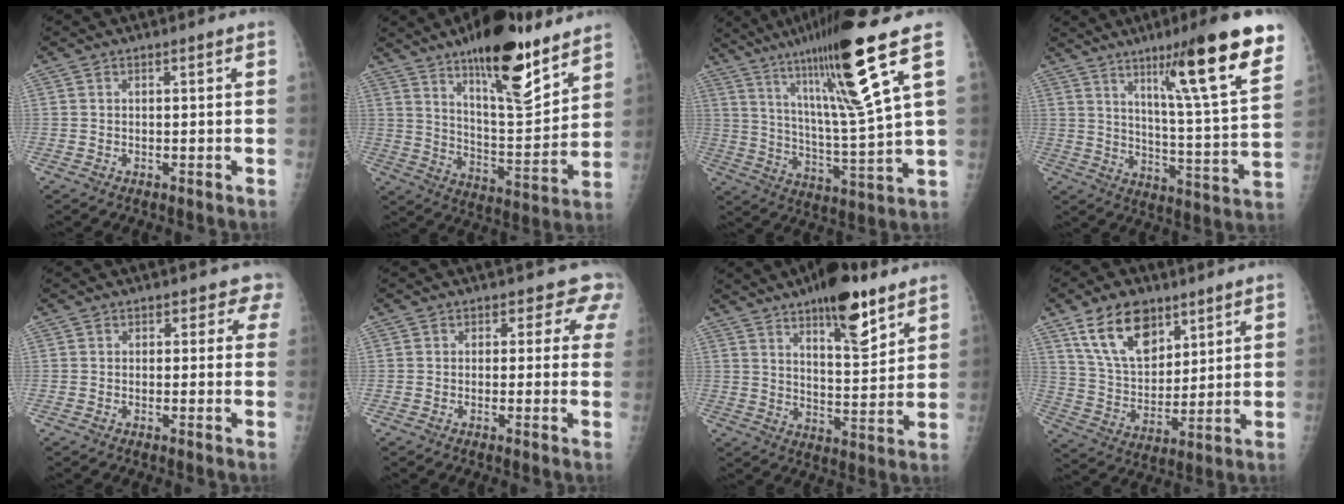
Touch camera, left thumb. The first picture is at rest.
{"total": 19.4, "force": [13.1, 5.9, 13.0], "torque": [-0.161, -0.087, 0.211]}
{"total": 19.0, "force": [10.3, 0.2, 15.9], "torque": [-0.253, -0.054, 0.174]}
{"total": 20.1, "force": [12.0, 1.7, 16.0], "torque": [-0.206, -0.058, 0.182]}
{"total": 2.9, "force": [1.7, 2.3, -0.3], "torque": [0.041, -0.006, -0.003]}
{"total": 4.7, "force": [3.1, 3.6, 0.0], "torque": [0.049, -0.009, 0.006]}
{"total": 13.7, "force": [8.6, 4.6, 9.5], "torque": [-0.115, -0.054, 0.132]}
{"total": 14.3, "force": [8.5, 8.4, 7.9], "torque": [-0.101, -0.044, 0.161]}